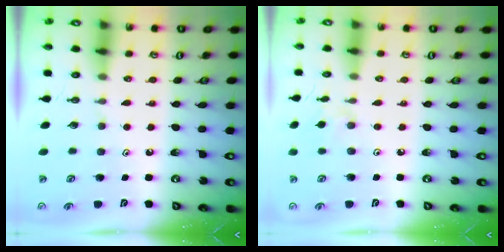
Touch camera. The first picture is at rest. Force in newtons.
{"total": 2.1, "press": 2.1, "slide": 0.4}